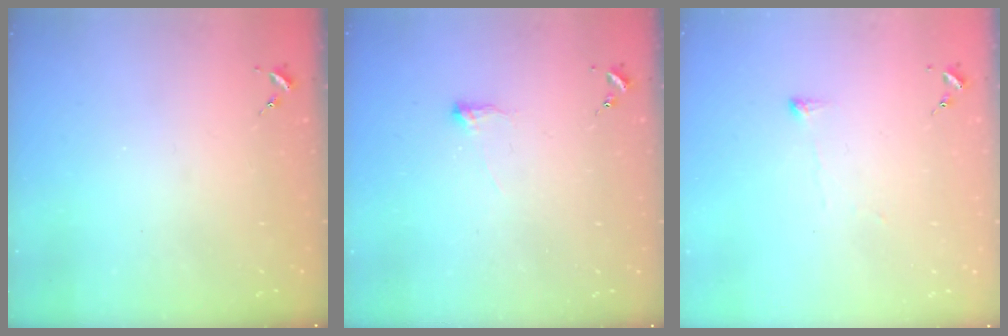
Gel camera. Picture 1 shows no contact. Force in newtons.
{"total": 3.6, "press": 3.6, "slide": 0.6}
{"total": 3.6, "press": 3.5, "slide": 0.5}